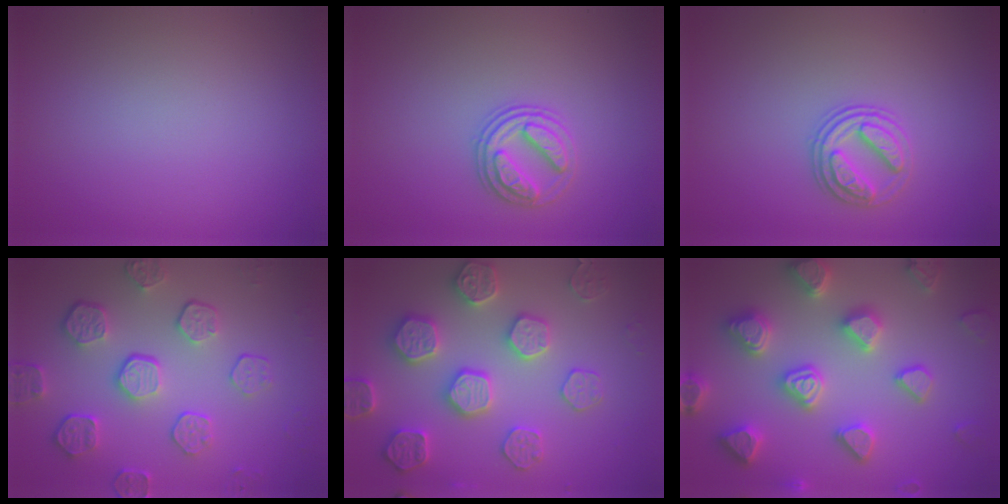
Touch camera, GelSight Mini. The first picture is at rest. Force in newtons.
{"total": 2.7, "press": 2.6, "slide": 0.9}
{"total": 2.7, "press": 2.6, "slide": 0.9}
{"total": 5.7, "press": 4.2, "slide": 3.9}
{"total": 5.4, "press": 5.3, "slide": 1.2}
{"total": 7.1, "press": 7.0, "slide": 1.5}